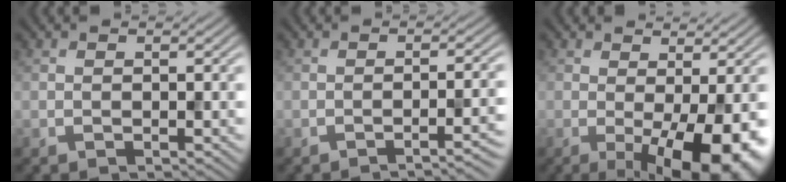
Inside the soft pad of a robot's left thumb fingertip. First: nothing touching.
{"total": 4.0, "force": [-2.2, 0.7, 3.3], "torque": [-0.033, 0.010, -0.040]}
{"total": 9.3, "force": [-1.6, 4.1, 8.2], "torque": [-0.116, -0.013, -0.016]}